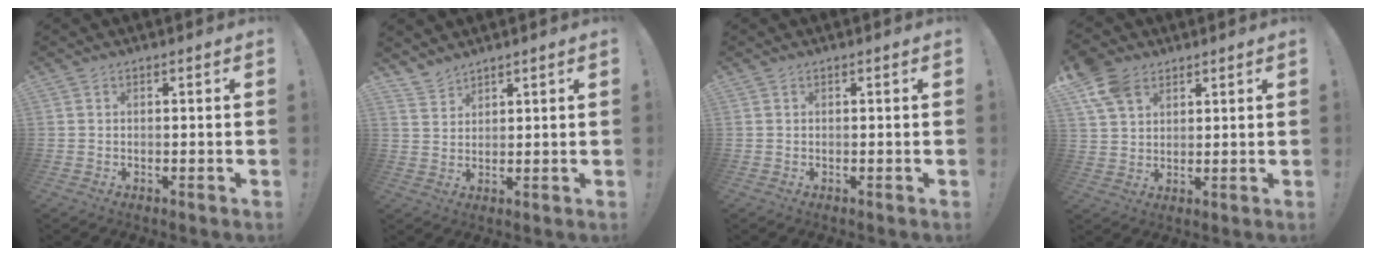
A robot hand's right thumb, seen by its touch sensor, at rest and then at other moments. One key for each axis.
{"total": 3.8, "fx": 3.6, "fy": 1.1, "fz": 0.7, "tx": -0.012, "ty": -0.026, "tz": 0.068}
{"total": 0.0}
{"total": 9.2, "fx": 5.5, "fy": 6.1, "fz": 4.1, "tx": -0.075, "ty": -0.021, "tz": 0.111}